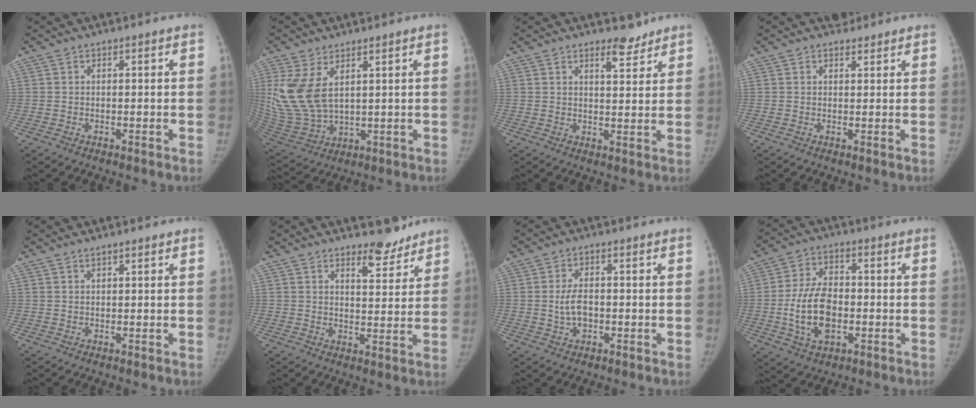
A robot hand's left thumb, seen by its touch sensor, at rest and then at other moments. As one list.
[{"total": 11.8, "force": [4.1, 6.6, 8.9], "torque": [-0.188, -0.019, 0.103]}, {"total": 4.0, "force": [3.3, 1.5, 1.8], "torque": [-0.013, -0.026, 0.049]}, {"total": 1.8, "force": [1.5, 0.9, -0.1], "torque": [0.015, -0.010, 0.018]}, {"total": 1.0, "force": [0.8, 0.2, 0.4], "torque": [0.000, -0.004, 0.015]}, {"total": 6.0, "force": [5.0, 2.2, 2.5], "torque": [-0.013, -0.041, 0.075]}, {"total": 4.2, "force": [-0.6, 2.6, 3.3], "torque": [-0.056, 0.006, -0.008]}, {"total": 11.6, "force": [-2.1, 6.8, 9.1], "torque": [-0.161, 0.011, -0.037]}]